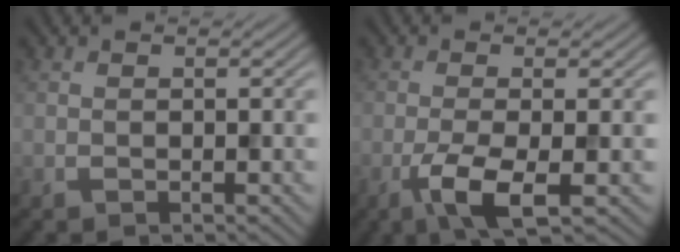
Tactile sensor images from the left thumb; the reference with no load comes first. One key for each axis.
{"total": 4.7, "fx": -2.3, "fy": 1.0, "fz": 4.0, "tx": -0.074, "ty": -0.002, "tz": -0.048}